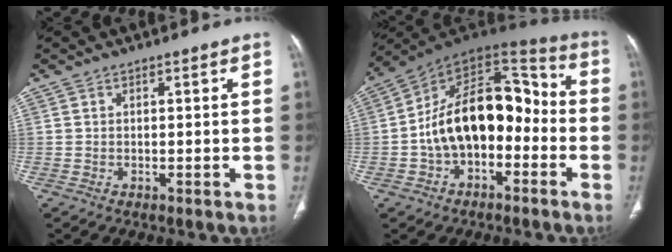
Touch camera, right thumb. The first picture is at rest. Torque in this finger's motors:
{"motor_torque": [2.59, 2.42, 1.39, -1.20, 0.21]}